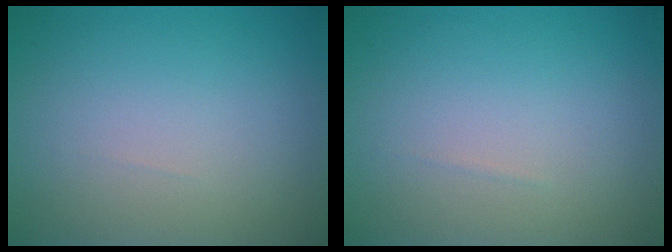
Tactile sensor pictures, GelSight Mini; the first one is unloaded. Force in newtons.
{"total": 0.0}